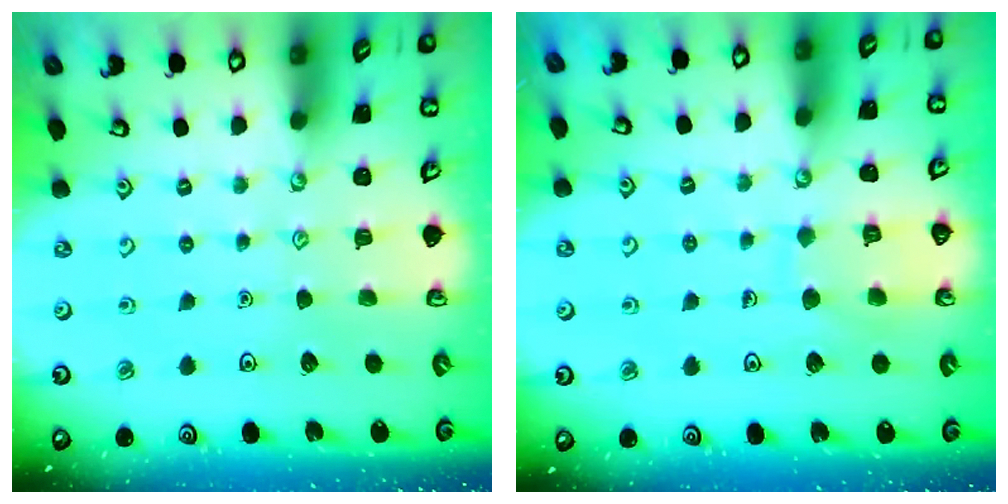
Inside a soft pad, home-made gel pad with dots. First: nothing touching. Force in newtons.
{"total": 8.1, "press": 8.1, "slide": 0.7}